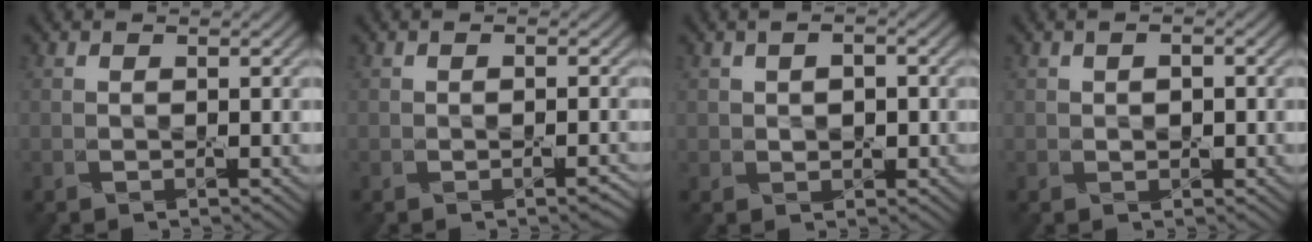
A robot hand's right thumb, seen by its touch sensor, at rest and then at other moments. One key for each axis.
{"total": 1.2, "fx": -0.8, "fy": 0.5, "fz": 0.8, "tx": -0.008, "ty": 0.006, "tz": -0.009}
{"total": 2.4, "fx": 0.3, "fy": 1.9, "fz": 1.4, "tx": -0.023, "ty": 0.006, "tz": 0.000}
{"total": 1.4, "fx": 0.1, "fy": 1.1, "fz": 0.8, "tx": -0.014, "ty": 0.002, "tz": 0.002}